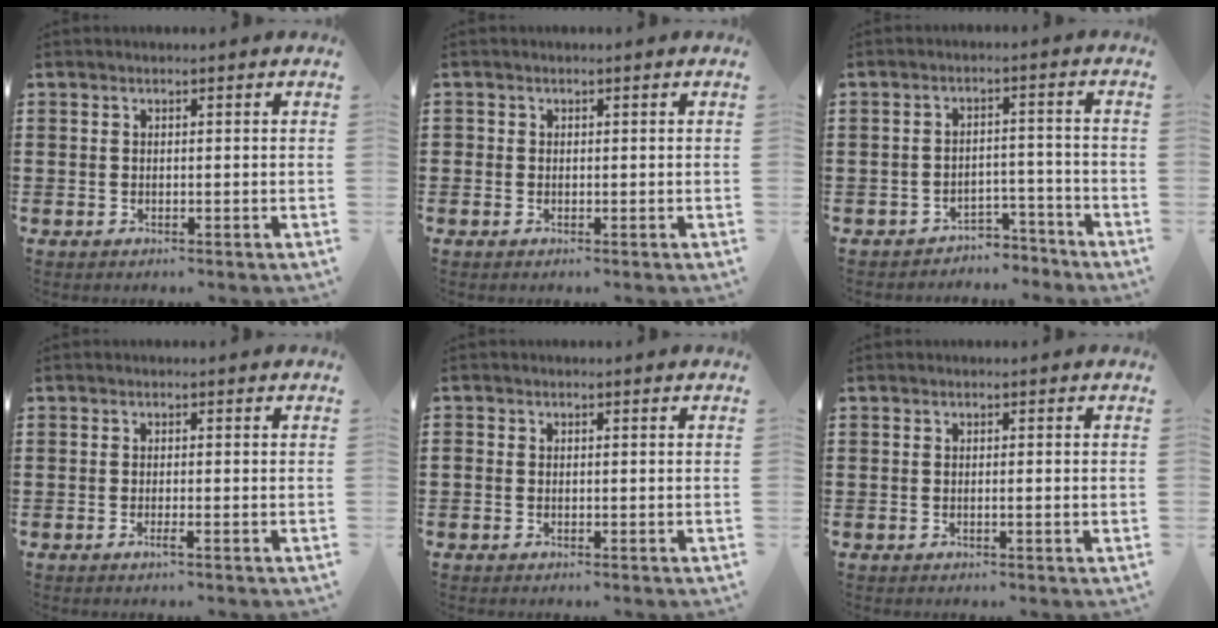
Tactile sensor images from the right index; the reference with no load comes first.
{"total": 0.5, "force": [-0.1, 0.5, 0.0], "torque": [-0.001, 0.004, -0.004]}
{"total": 3.7, "force": [-3.6, 0.8, 0.6], "torque": [-0.013, 0.008, -0.073]}
{"total": 1.3, "force": [-0.8, -0.1, 1.1], "torque": [-0.025, -0.008, -0.016]}
{"total": 0.6, "force": [-0.4, 0.5, 0.2], "torque": [-0.004, 0.002, -0.009]}
{"total": 0.5, "force": [-0.2, -0.1, 0.5], "torque": [-0.008, -0.005, -0.002]}